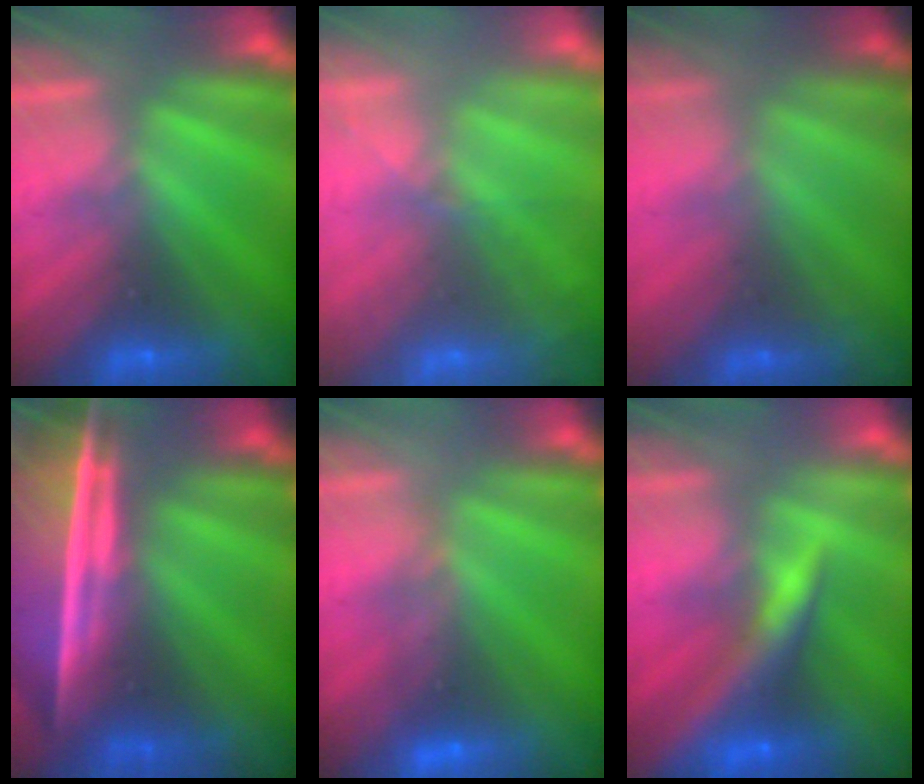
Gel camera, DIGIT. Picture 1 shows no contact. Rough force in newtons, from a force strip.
{"total": 7.1}
{"total": 1.7}
{"total": 11.6}
{"total": 4.4}
{"total": 7.3}